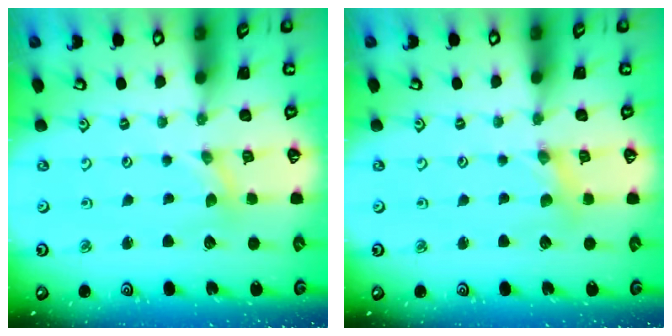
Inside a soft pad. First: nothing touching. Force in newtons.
{"total": 1.5, "press": 1.5, "slide": 0.0}